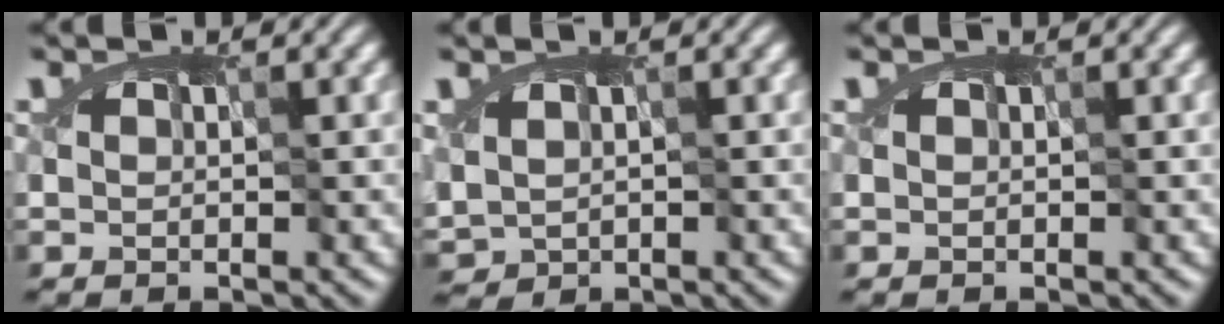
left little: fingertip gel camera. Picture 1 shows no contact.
{"total": 1.4, "force": [-0.3, 1.0, 1.0], "torque": [-0.023, -0.003, -0.006]}
{"total": 0.0}